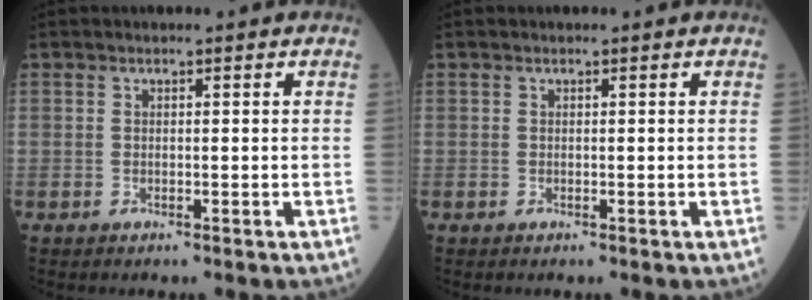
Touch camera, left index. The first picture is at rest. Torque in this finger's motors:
{"motor_torque": [0.06, 0.00, 0.00, 0.00]}